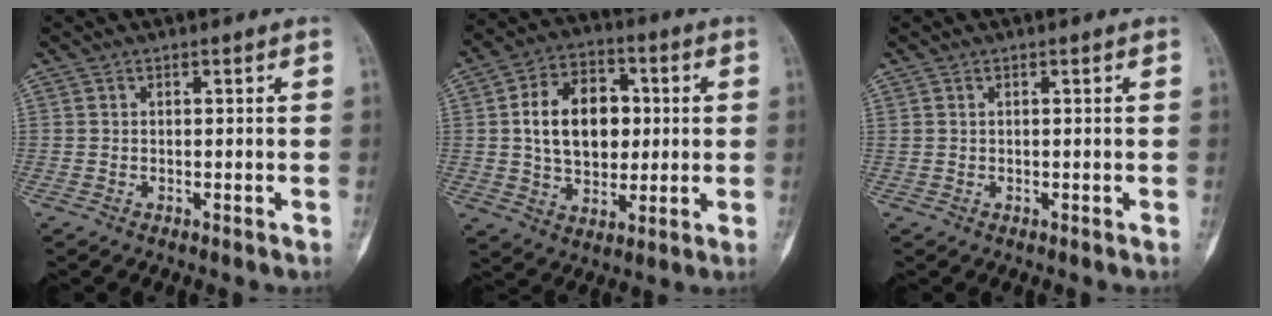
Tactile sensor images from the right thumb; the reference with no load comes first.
{"total": 15.0, "force": [1.7, 10.4, 10.7], "torque": [-0.140, 0.010, 0.027]}
{"total": 0.0}